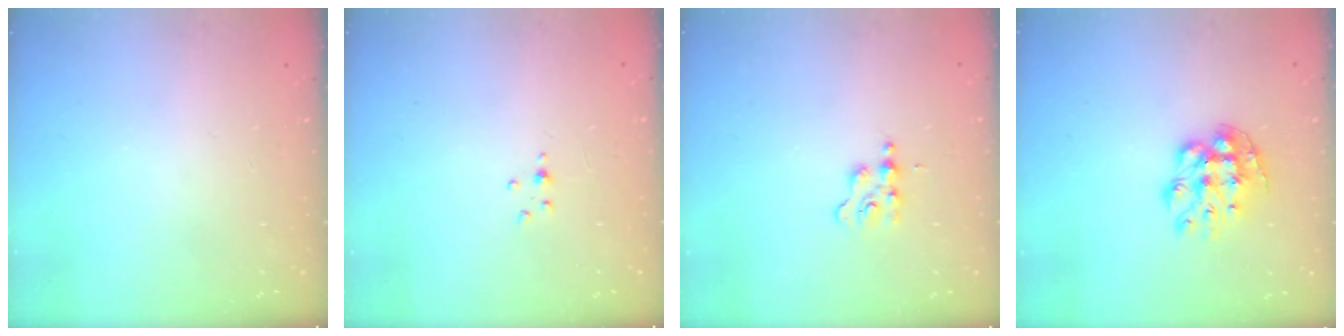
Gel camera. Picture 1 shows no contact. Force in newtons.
{"total": 1.5, "press": 1.5, "slide": 0.2}
{"total": 1.8, "press": 1.7, "slide": 0.3}
{"total": 11.9, "press": 11.9, "slide": 0.8}